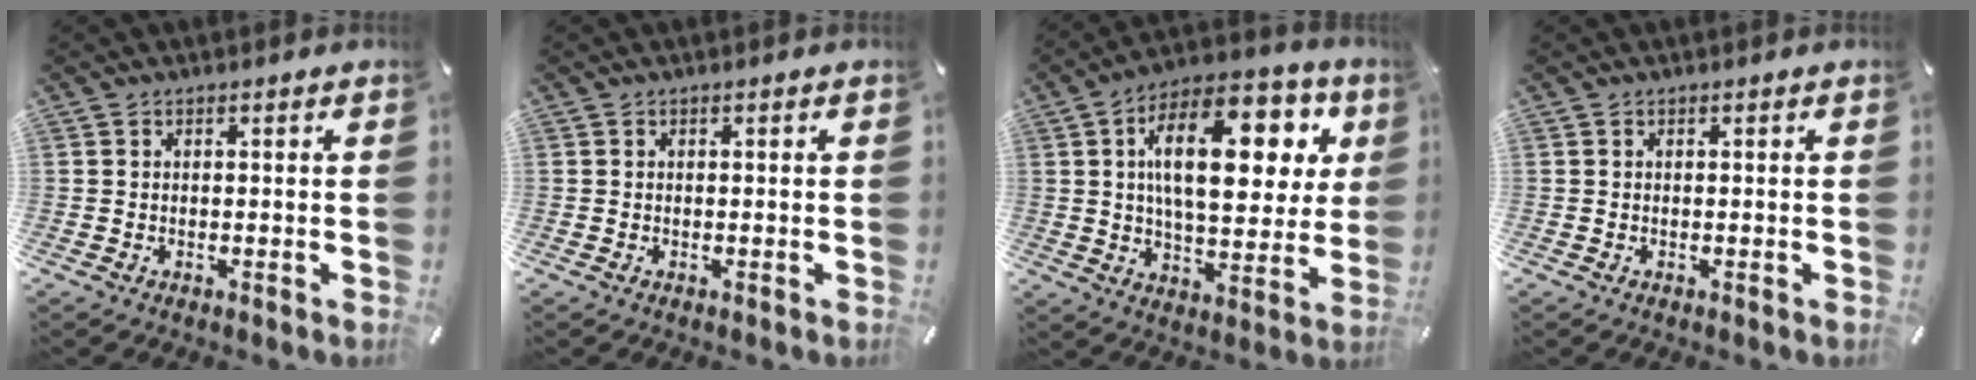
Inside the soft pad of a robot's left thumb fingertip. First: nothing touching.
{"total": 0.0}
{"total": 23.2, "force": [7.1, 11.8, 18.7], "torque": [-0.295, -0.016, 0.108]}
{"total": 0.0}